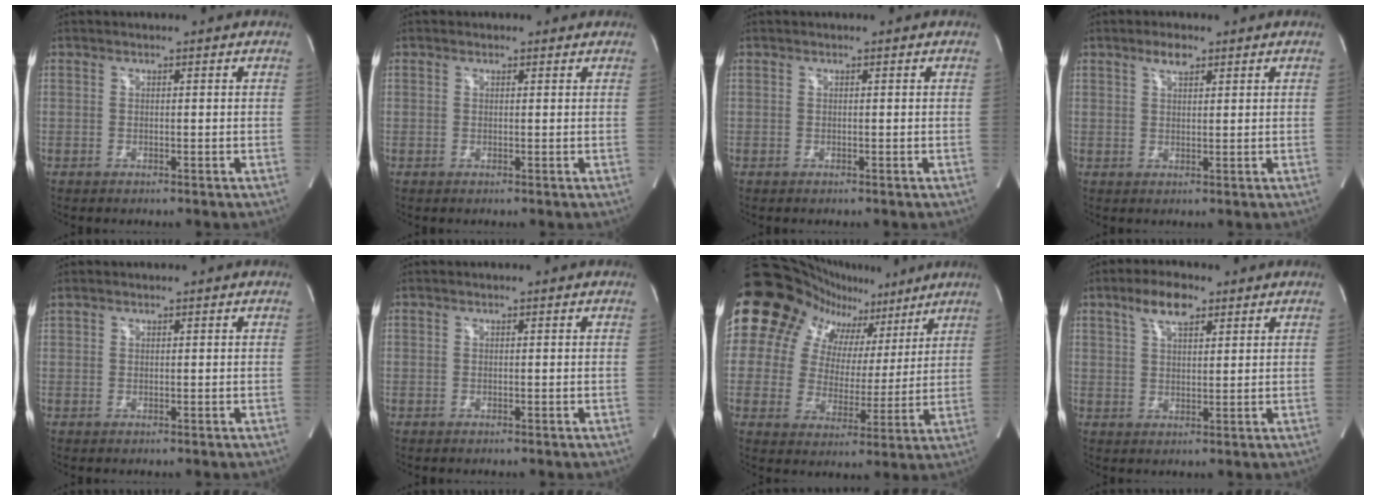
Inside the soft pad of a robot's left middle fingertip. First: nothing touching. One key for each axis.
{"total": 1.0, "fx": 0.7, "fy": 0.7, "fz": 0.1, "tx": -0.003, "ty": 0.009, "tz": 0.006}
{"total": 0.0}
{"total": 2.7, "fx": 1.8, "fy": 1.0, "fz": 1.8, "tx": -0.038, "ty": 0.007, "tz": 0.034}
{"total": 0.9, "fx": 0.9, "fy": 0.2, "fz": -0.1, "tx": -0.011, "ty": 0.016, "tz": 0.025}
{"total": 0.0}
{"total": 18.1, "fx": 11.6, "fy": 12.7, "fz": 5.7, "tx": -0.100, "ty": 0.059, "tz": 0.165}
{"total": 5.9, "fx": 3.6, "fy": 2.1, "fz": 4.2, "tx": -0.082, "ty": 0.013, "tz": 0.065}